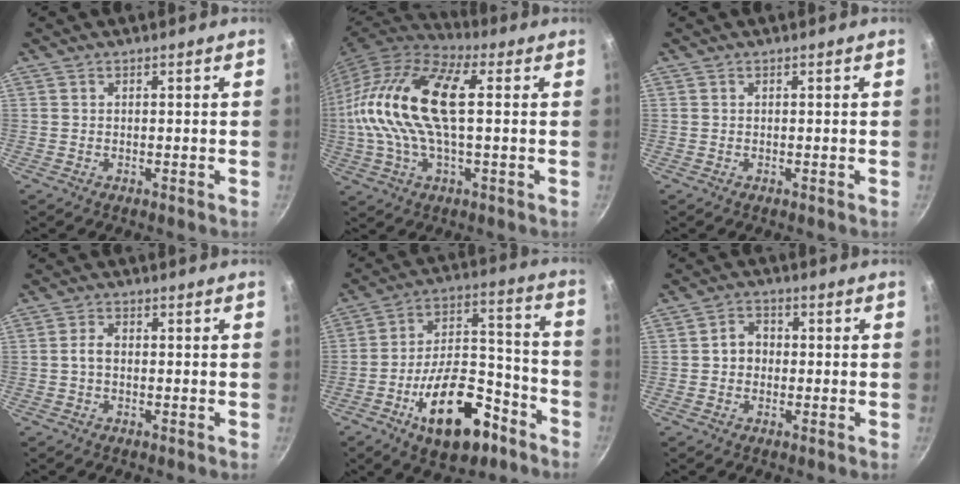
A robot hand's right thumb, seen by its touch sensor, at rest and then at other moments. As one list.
[{"total": 21.0, "force": [2.5, 9.3, 18.6], "torque": [-0.370, 0.024, 0.031]}, {"total": 0.0}, {"total": 2.5, "force": [-0.2, 1.6, 1.9], "torque": [-0.034, 0.012, -0.008]}, {"total": 20.8, "force": [-10.5, 10.5, 14.5], "torque": [-0.188, 0.089, -0.155]}, {"total": 4.2, "force": [-0.3, 3.6, 2.1], "torque": [-0.009, 0.012, -0.010]}]